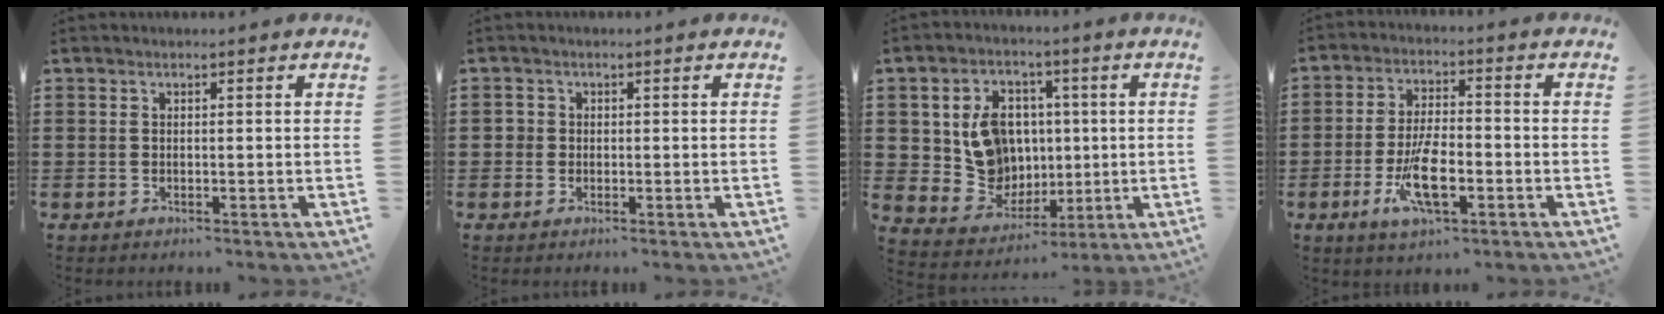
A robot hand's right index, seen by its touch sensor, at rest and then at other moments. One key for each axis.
{"total": 1.1, "fx": 0.1, "fy": 1.1, "fz": 0.3, "tx": -0.008, "ty": 0.006, "tz": 0.000}
{"total": 9.7, "fx": 1.4, "fy": 8.8, "fz": 3.9, "tx": -0.094, "ty": 0.012, "tz": 0.037}
{"total": 8.6, "fx": -3.0, "fy": 3.0, "fz": 7.5, "tx": -0.162, "ty": -0.016, "tz": -0.054}